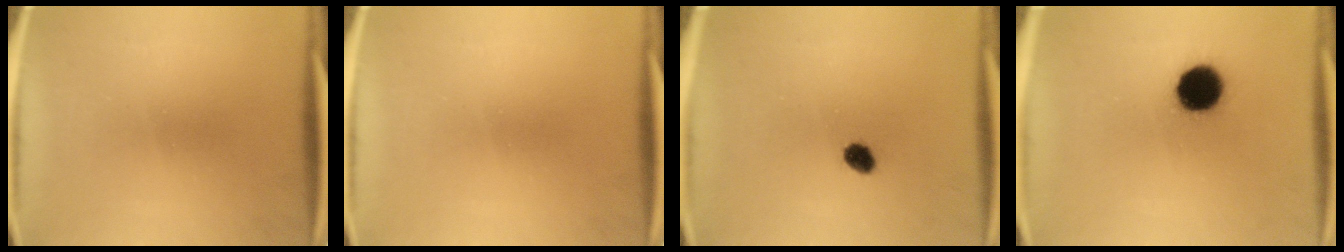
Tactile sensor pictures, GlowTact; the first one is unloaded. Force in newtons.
{"total": 0.0}
{"total": 3.0}
{"total": 11.8}